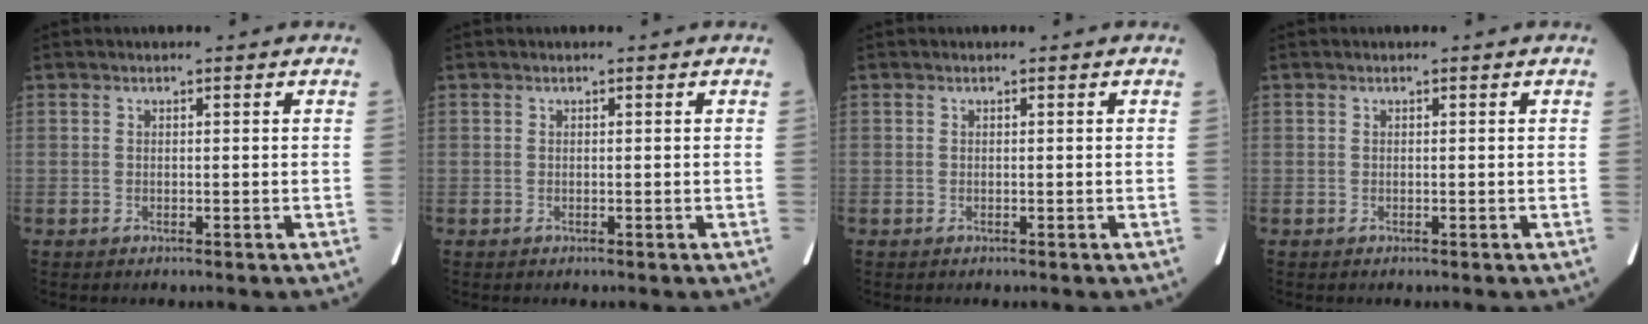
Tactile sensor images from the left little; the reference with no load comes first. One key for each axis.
{"total": 0.0}
{"total": 0.0}
{"total": 0.0}